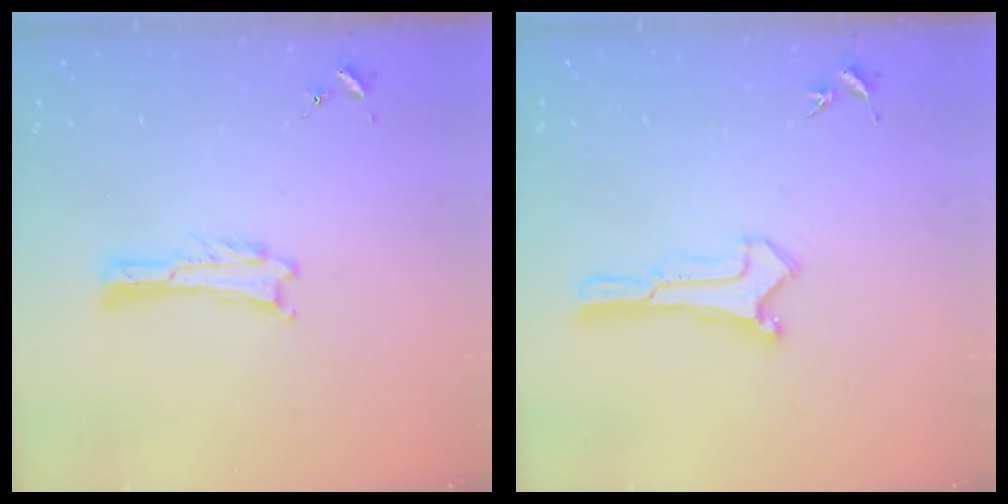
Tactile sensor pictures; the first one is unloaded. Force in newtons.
{"total": 0.0}